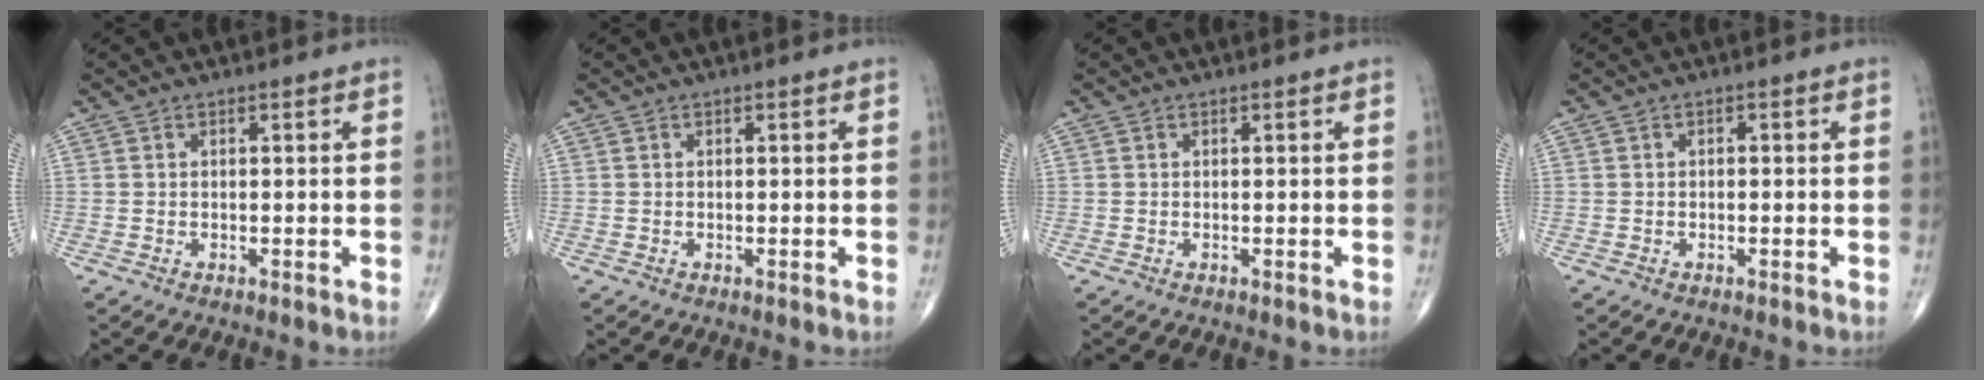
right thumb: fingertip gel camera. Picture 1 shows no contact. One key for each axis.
{"total": 0.0}
{"total": 0.0}
{"total": 0.5, "fx": -0.1, "fy": 0.3, "fz": 0.4, "tx": -0.001, "ty": 0.002, "tz": -0.005}